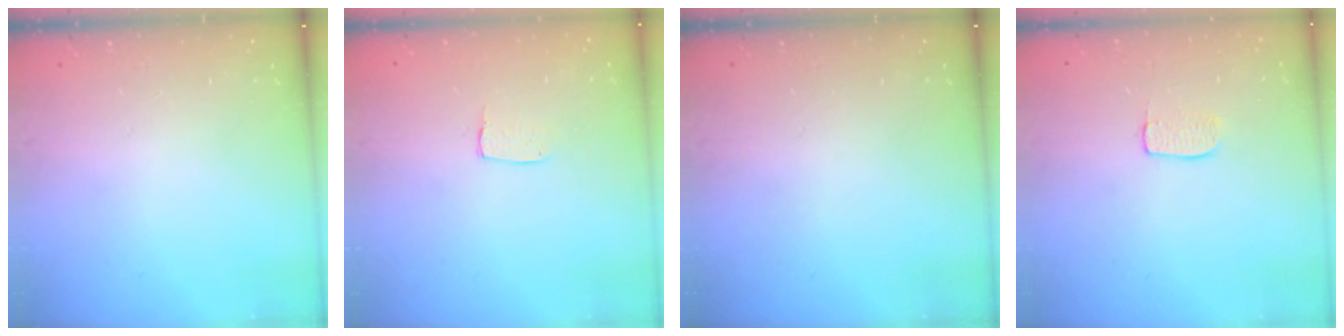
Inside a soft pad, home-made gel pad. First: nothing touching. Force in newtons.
{"total": 4.1, "press": 4.0, "slide": 0.2}
{"total": 0.0}
{"total": 5.0, "press": 5.0, "slide": 0.3}